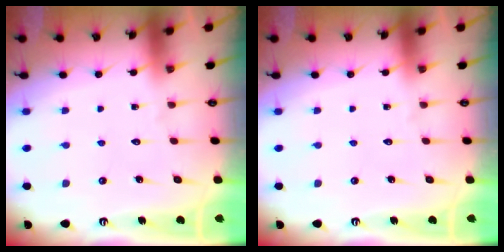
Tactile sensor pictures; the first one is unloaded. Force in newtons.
{"total": 0.0}